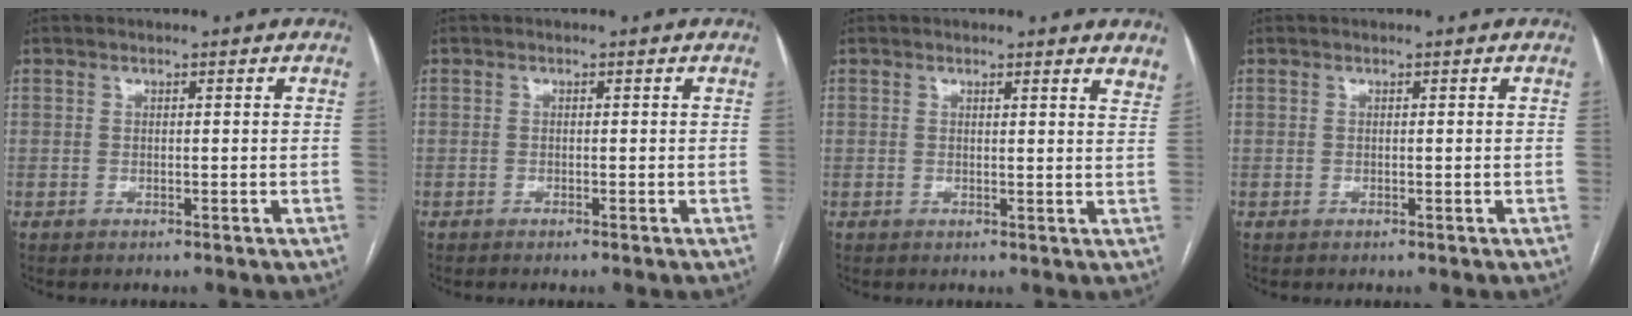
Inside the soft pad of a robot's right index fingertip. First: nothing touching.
{"total": 0.6, "force": [-0.5, -0.2, 0.3], "torque": [-0.005, 0.002, -0.010]}
{"total": 4.7, "force": [4.5, 0.7, 1.1], "torque": [-0.002, -0.019, 0.026]}
{"total": 0.0}